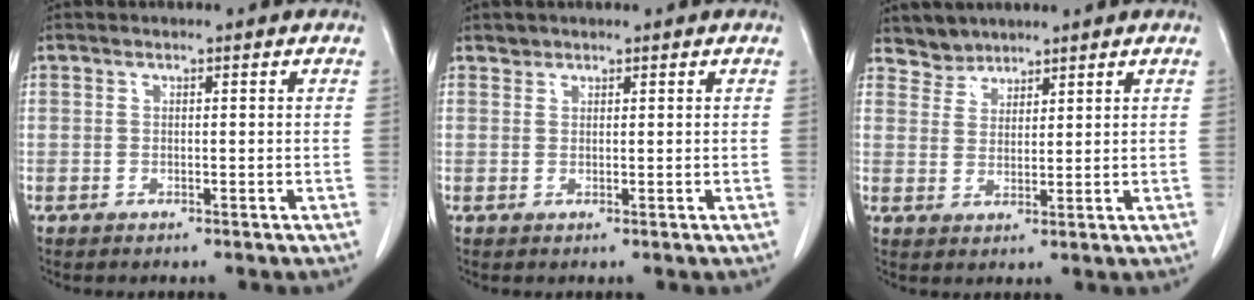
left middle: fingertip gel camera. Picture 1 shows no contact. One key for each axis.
{"total": 0.8, "fx": 0.7, "fy": 0.4, "fz": -0.1, "tx": 0.005, "ty": 0.001, "tz": 0.010}
{"total": 3.2, "fx": 2.9, "fy": 1.2, "fz": -0.6, "tx": 0.018, "ty": 0.005, "tz": 0.053}